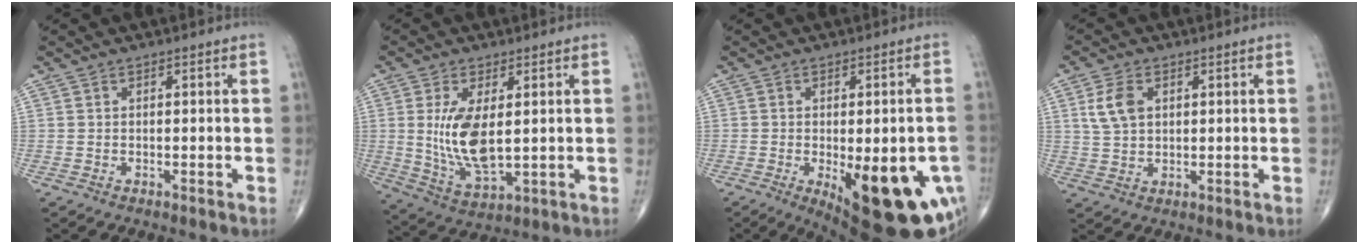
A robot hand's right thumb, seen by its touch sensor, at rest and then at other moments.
{"total": 11.1, "force": [1.3, 5.0, 9.9], "torque": [-0.193, -0.022, 0.038]}
{"total": 22.3, "force": [-7.4, 8.5, 19.2], "torque": [-0.191, -0.008, -0.076]}
{"total": 5.8, "force": [1.8, 3.8, 4.0], "torque": [-0.076, -0.002, 0.037]}